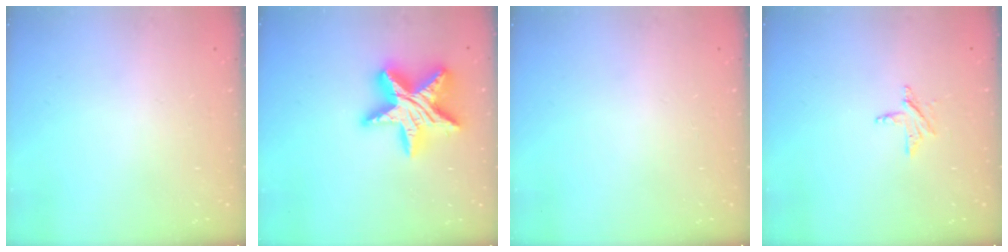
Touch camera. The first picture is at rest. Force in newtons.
{"total": 20.3, "press": 20.2, "slide": 1.8}
{"total": 0.0}
{"total": 4.0, "press": 4.0, "slide": 0.3}